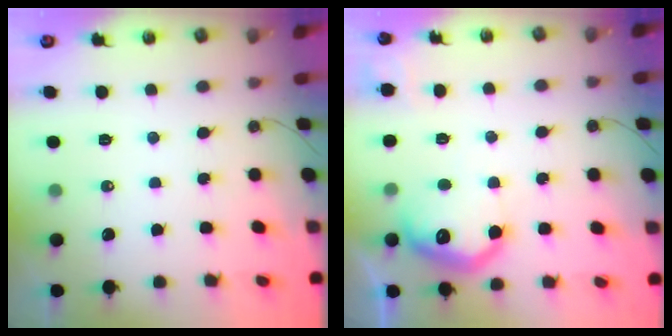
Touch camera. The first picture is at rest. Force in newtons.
{"total": 12.9, "press": 12.9, "slide": 0.5}